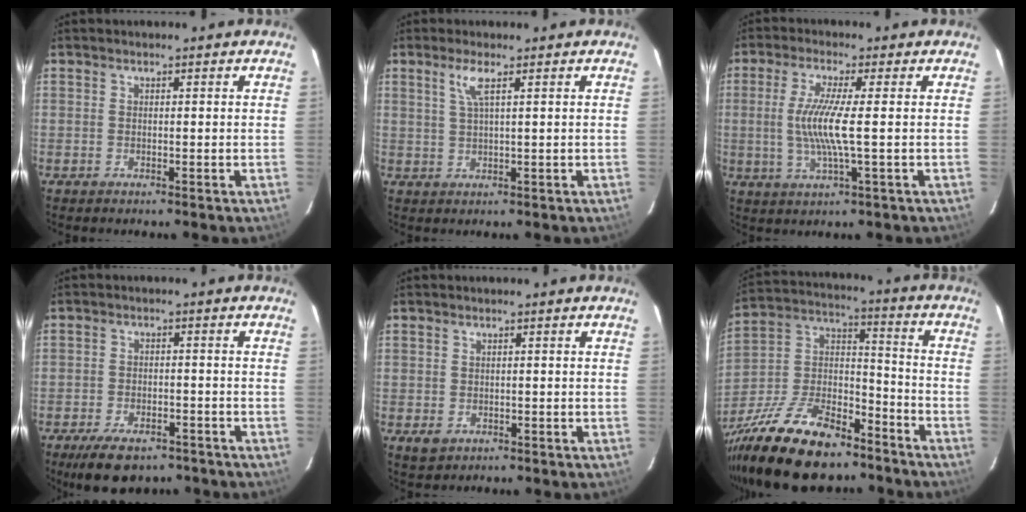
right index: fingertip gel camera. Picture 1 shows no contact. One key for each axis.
{"total": 3.0, "fx": 1.5, "fy": -0.1, "fz": 2.6, "tx": -0.056, "ty": 0.000, "tz": 0.033}
{"total": 7.8, "fx": -0.2, "fy": -0.1, "fz": 7.8, "tx": -0.159, "ty": -0.008, "tz": -0.003}
{"total": 10.3, "fx": -7.5, "fy": 4.7, "fz": 5.3, "tx": -0.117, "ty": -0.006, "tz": -0.111}
{"total": 2.5, "fx": -0.6, "fy": 2.3, "fz": 0.9, "tx": -0.018, "ty": -0.002, "tz": -0.005}
{"total": 22.6, "fx": -15.9, "fy": 10.0, "fz": 12.6, "tx": -0.266, "ty": 0.006, "tz": -0.268}